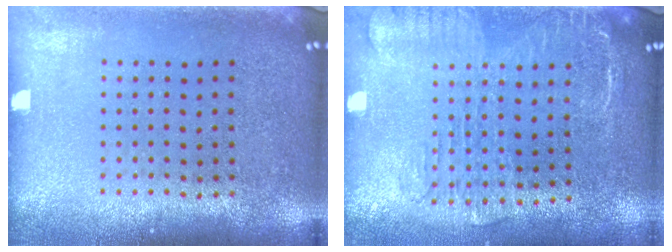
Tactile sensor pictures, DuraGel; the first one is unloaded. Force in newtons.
{"total": 2.0, "press": 1.6, "slide": 1.1}